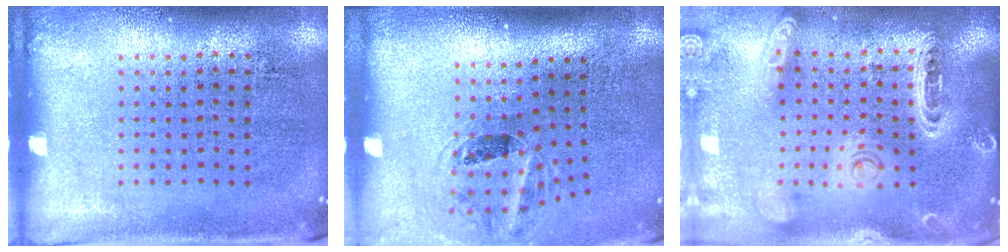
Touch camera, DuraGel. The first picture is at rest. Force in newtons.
{"total": 1.3, "press": 1.0, "slide": 0.9}
{"total": 1.9, "press": 1.9, "slide": 0.5}